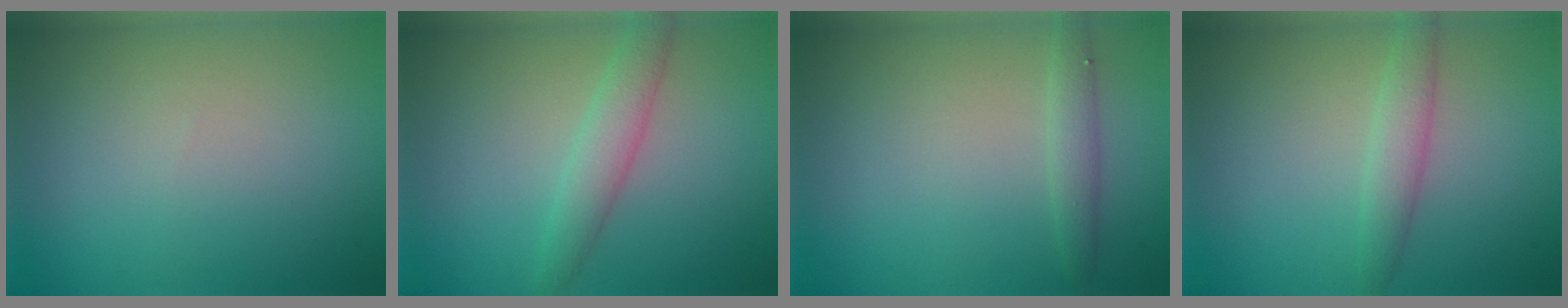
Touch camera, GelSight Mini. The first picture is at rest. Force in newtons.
{"total": 2.7, "press": 2.7, "slide": 0.1}
{"total": 1.5, "press": 1.5, "slide": 0.1}
{"total": 2.3, "press": 2.3, "slide": 0.1}